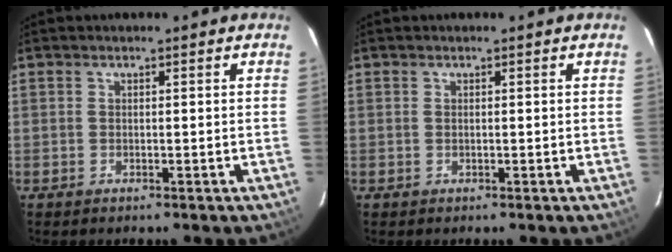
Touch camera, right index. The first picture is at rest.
{"total": 0.0}